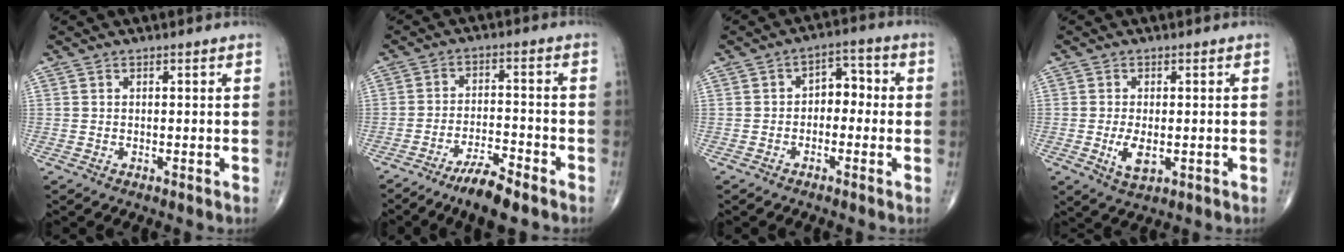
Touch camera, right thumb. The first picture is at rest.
{"total": 7.4, "force": [-5.6, 1.5, 4.7], "torque": [-0.084, 0.031, -0.098]}
{"total": 5.2, "force": [-0.8, 3.6, 3.6], "torque": [-0.027, 0.028, -0.025]}
{"total": 4.4, "force": [-0.9, 2.2, 3.7], "torque": [-0.068, -0.008, -0.012]}